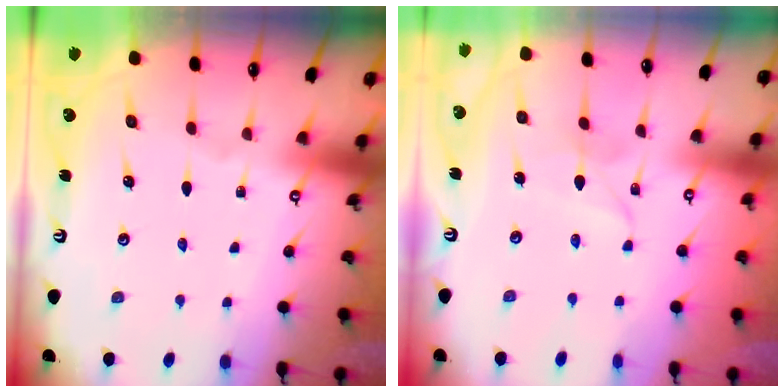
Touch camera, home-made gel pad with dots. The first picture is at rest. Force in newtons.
{"total": 2.8, "press": 2.8, "slide": 0.2}